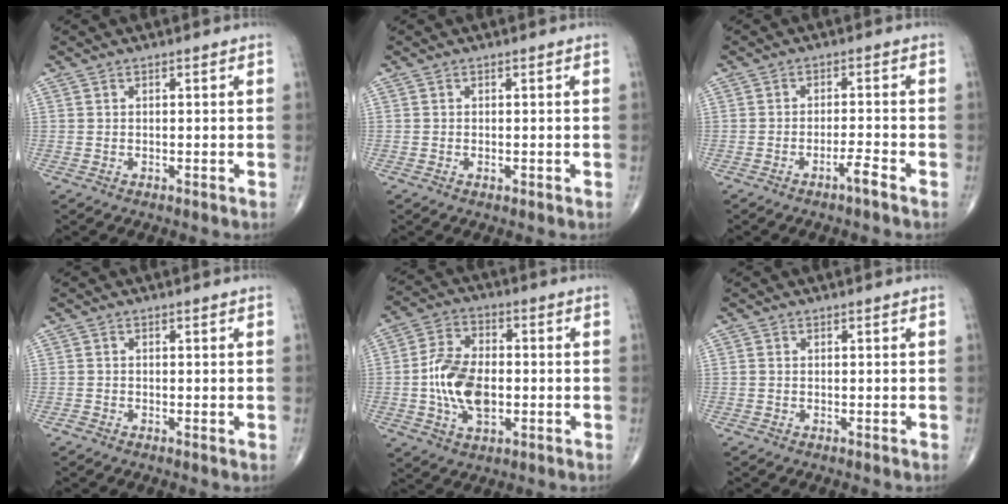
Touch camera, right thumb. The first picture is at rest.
{"total": 0.6, "force": [-0.2, 0.4, 0.5], "torque": [-0.009, -0.002, -0.004]}
{"total": 2.0, "force": [-1.4, 0.0, 1.4], "torque": [-0.029, 0.006, -0.028]}
{"total": 0.7, "force": [-0.4, 0.3, 0.5], "torque": [-0.009, -0.003, -0.013]}
{"total": 12.3, "force": [-1.5, 7.3, 9.8], "torque": [-0.174, 0.011, -0.032]}
{"total": 0.0}